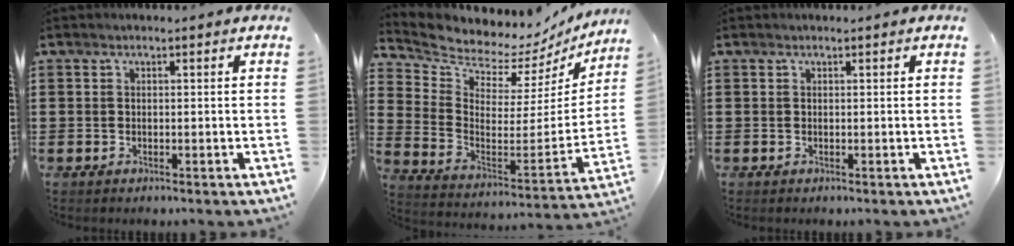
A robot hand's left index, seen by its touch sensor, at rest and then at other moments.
{"total": 5.9, "force": [5.8, 0.9, -0.3], "torque": [-0.038, -0.068, 0.093]}
{"total": 0.0}